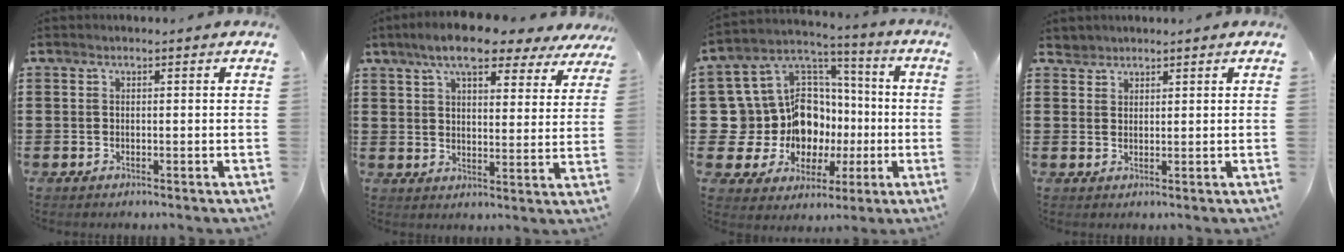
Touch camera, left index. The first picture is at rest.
{"total": 8.6, "force": [7.0, 2.0, 4.6], "torque": [-0.097, -0.014, 0.123]}
{"total": 14.4, "force": [-1.6, 13.1, 5.7], "torque": [-0.141, -0.022, -0.006]}
{"total": 1.8, "force": [1.6, 0.8, -0.1], "torque": [-0.003, 0.003, 0.033]}